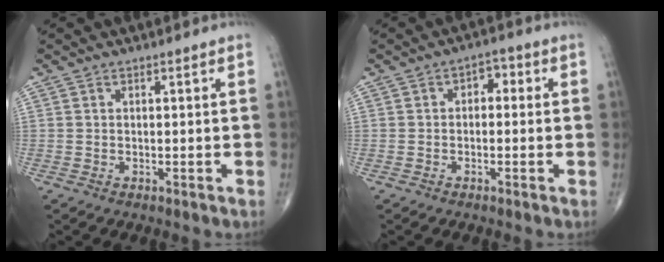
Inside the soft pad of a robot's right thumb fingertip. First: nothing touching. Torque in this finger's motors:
{"motor_torque": [-0.35, 0.03, 0.16, 0.19, 0.04]}